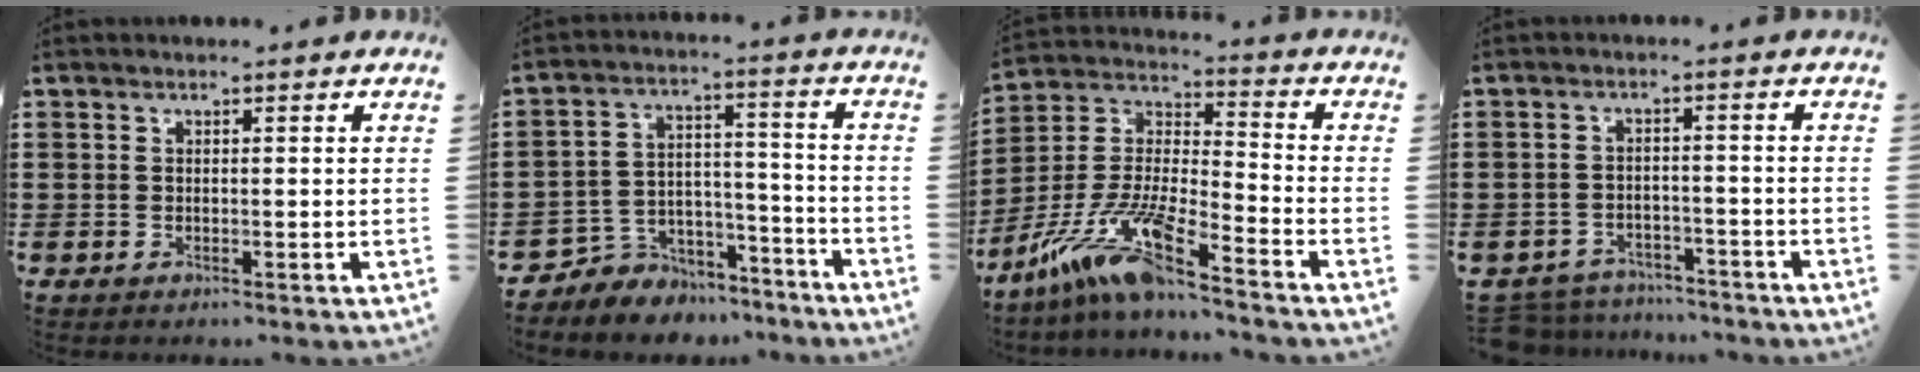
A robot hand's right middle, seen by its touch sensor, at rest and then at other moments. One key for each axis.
{"total": 5.2, "fx": -4.4, "fy": 2.7, "fz": -0.6, "tx": 0.000, "ty": 0.012, "tz": -0.093}
{"total": 13.5, "fx": -10.4, "fy": 0.8, "fz": 8.5, "tx": -0.197, "ty": -0.007, "tz": -0.210}
{"total": 4.6, "fx": -4.5, "fy": 0.9, "fz": -0.1, "tx": -0.010, "ty": 0.008, "tz": -0.097}